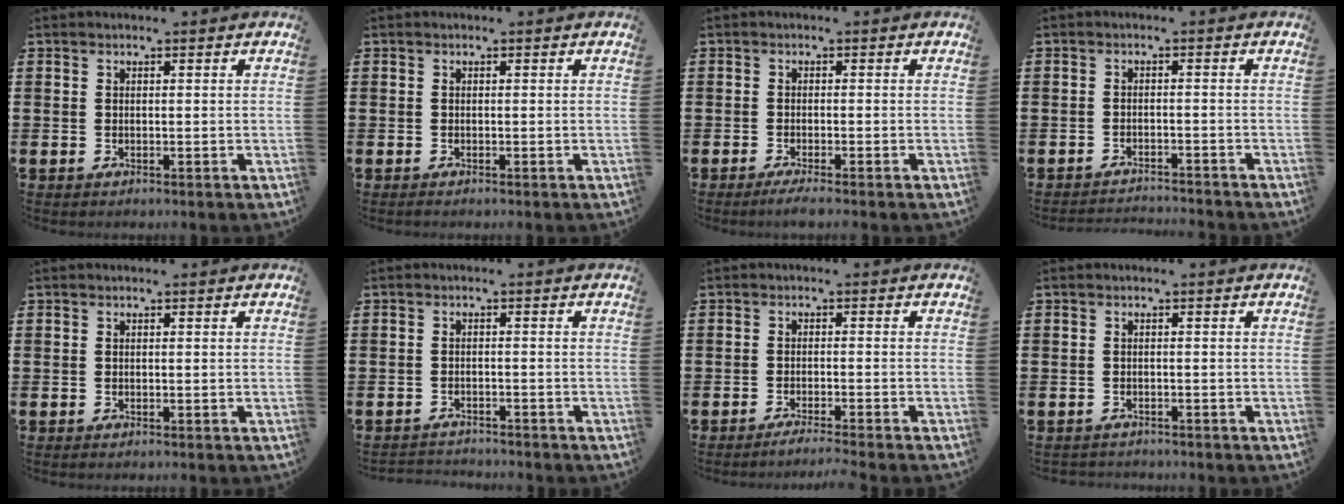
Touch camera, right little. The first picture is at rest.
{"total": 0.0}
{"total": 1.4, "force": [-0.9, 0.1, 1.1], "torque": [-0.017, -0.002, -0.016]}
{"total": 1.8, "force": [-1.8, -0.2, -0.1], "torque": [-0.001, 0.004, -0.038]}
{"total": 0.0}
{"total": 1.6, "force": [-1.6, 0.0, -0.2], "torque": [-0.002, 0.002, -0.036]}
{"total": 1.7, "force": [-1.5, -0.2, 0.8], "torque": [-0.010, 0.000, -0.028]}
{"total": 0.7, "force": [-0.7, 0.1, -0.1], "torque": [-0.001, 0.000, -0.015]}